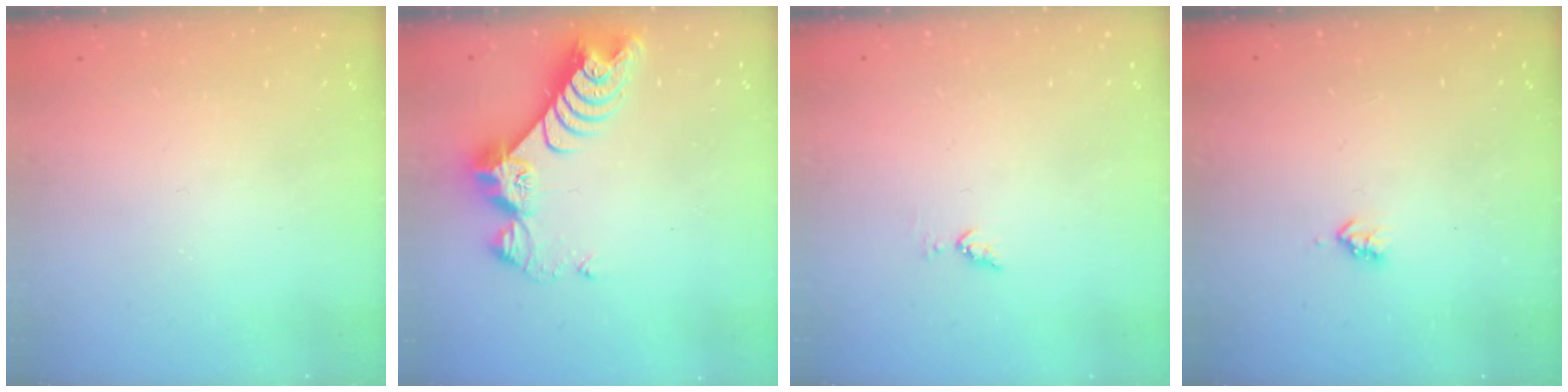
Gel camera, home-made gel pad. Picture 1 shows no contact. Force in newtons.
{"total": 10.1, "press": 10.1, "slide": 0.8}
{"total": 4.3, "press": 4.3, "slide": 0.7}
{"total": 2.2, "press": 2.1, "slide": 0.4}